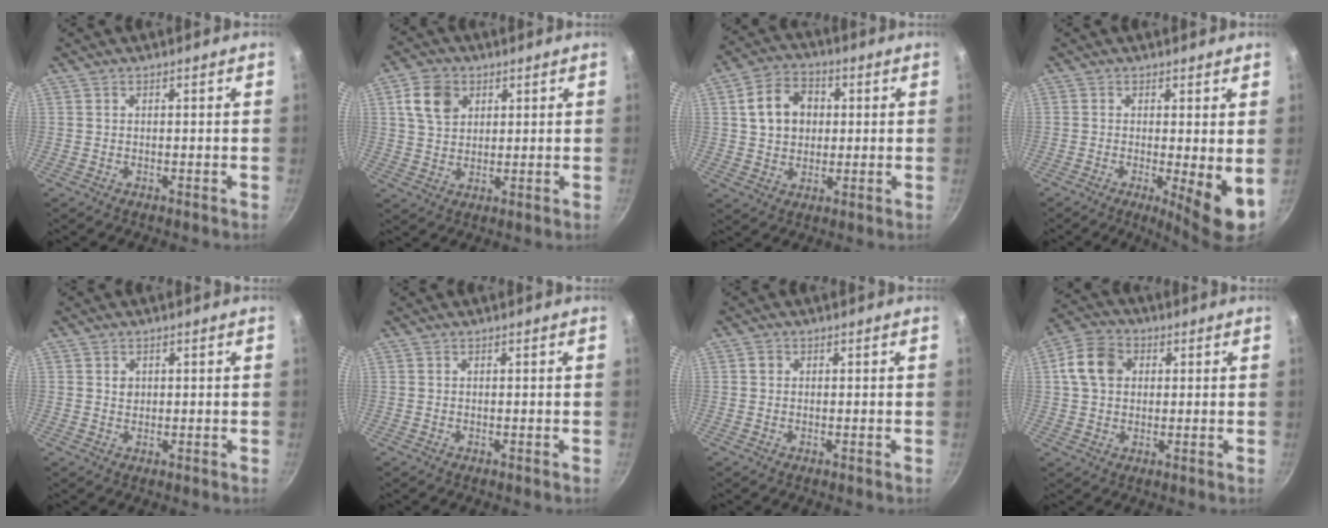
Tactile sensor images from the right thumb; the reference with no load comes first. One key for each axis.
{"total": 8.0, "fx": 3.0, "fy": 6.0, "fz": 4.4, "tx": -0.062, "ty": 0.002, "tz": 0.053}
{"total": 10.7, "fx": 2.1, "fy": 8.4, "fz": 6.3, "tx": -0.086, "ty": 0.014, "tz": 0.030}
{"total": 7.0, "fx": -0.7, "fy": 1.3, "fz": 6.9, "tx": -0.094, "ty": -0.015, "tz": -0.005}
{"total": 1.5, "fx": 0.5, "fy": 1.3, "fz": 0.6, "tx": -0.006, "ty": 0.000, "tz": 0.007}
{"total": 0.0}
{"total": 1.3, "fx": 0.3, "fy": 1.1, "fz": 0.5, "tx": -0.007, "ty": 0.004, "tz": 0.003}
{"total": 9.0, "fx": 1.8, "fy": 7.1, "fz": 5.2, "tx": -0.081, "ty": 0.013, "tz": 0.021}